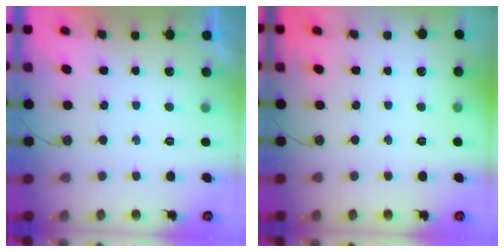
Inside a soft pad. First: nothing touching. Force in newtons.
{"total": 0.0}